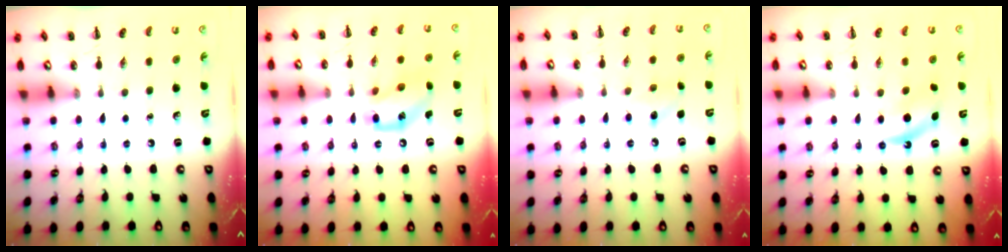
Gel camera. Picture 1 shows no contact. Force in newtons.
{"total": 13.4, "press": 13.1, "slide": 2.4}
{"total": 7.4, "press": 7.2, "slide": 1.6}
{"total": 5.7, "press": 5.6, "slide": 1.3}